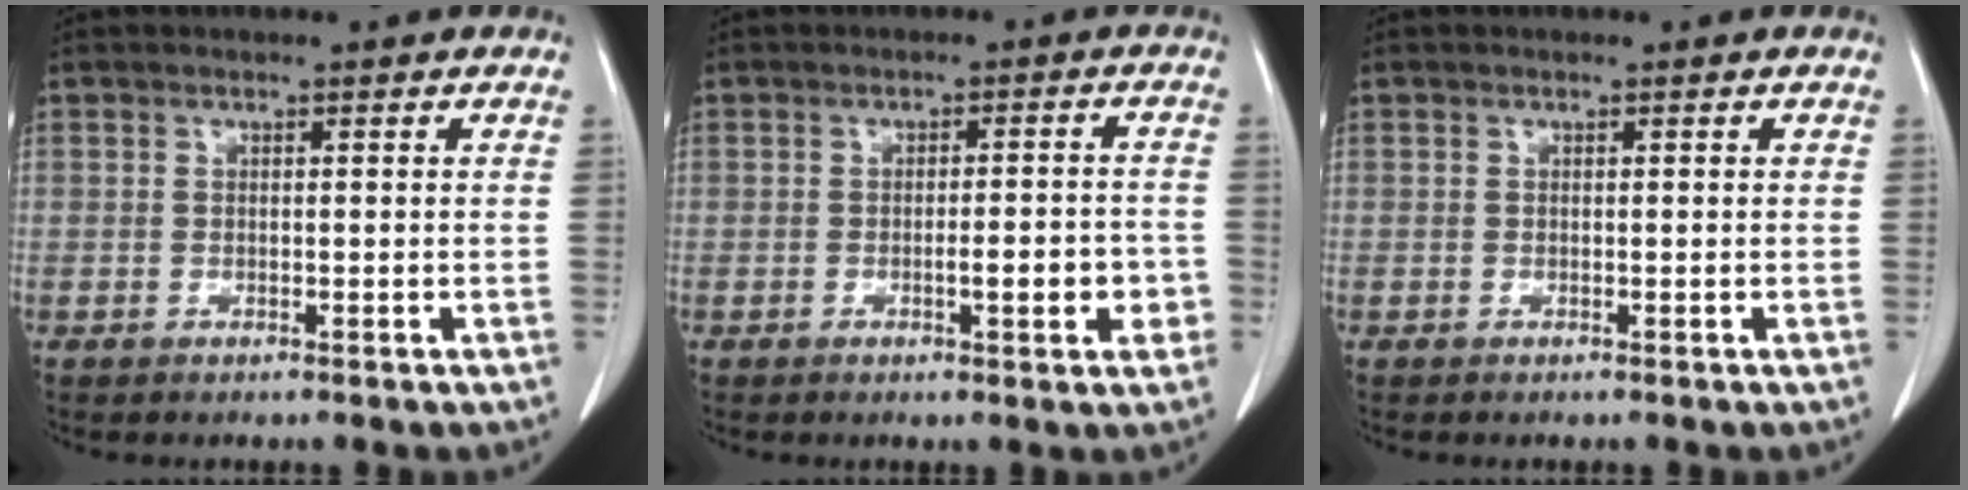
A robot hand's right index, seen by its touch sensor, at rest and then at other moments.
{"total": 5.0, "force": [-1.6, 1.1, 4.6], "torque": [-0.063, 0.004, -0.017]}
{"total": 0.0}